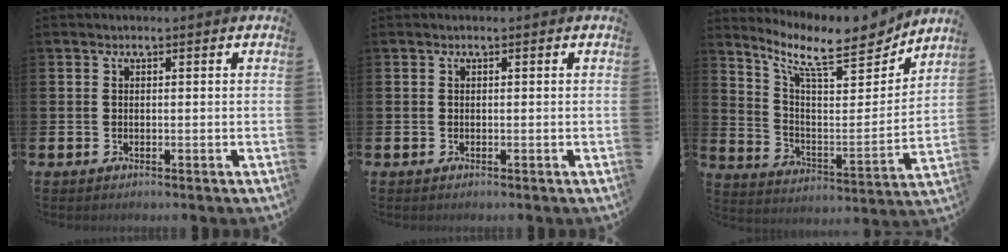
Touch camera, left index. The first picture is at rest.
{"total": 0.0}
{"total": 11.3, "force": [9.4, 2.9, 5.5], "torque": [-0.123, -0.067, 0.157]}